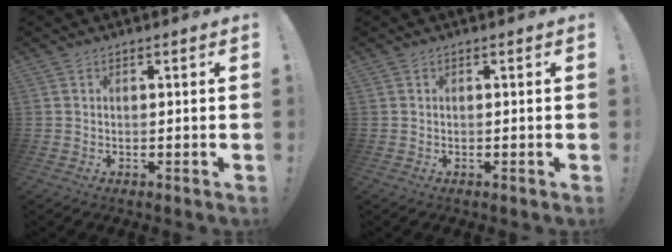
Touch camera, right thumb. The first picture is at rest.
{"total": 0.0}